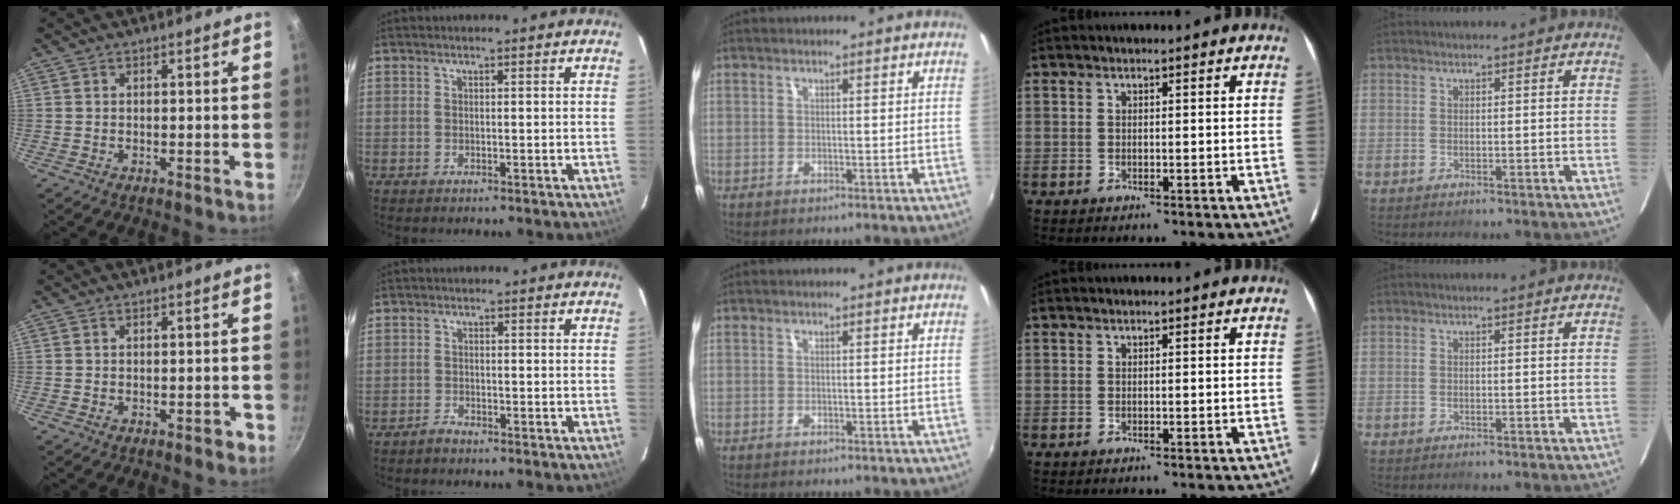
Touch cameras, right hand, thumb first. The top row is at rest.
{"thumb": {"total": 1.4, "force": [-0.7, 0.8, 0.8], "torque": [-0.002, 0.015, -0.001]}, "index": {"total": 1.4, "force": [-1.3, 0.7, 0.0], "torque": [-0.002, 0.003, -0.024]}}